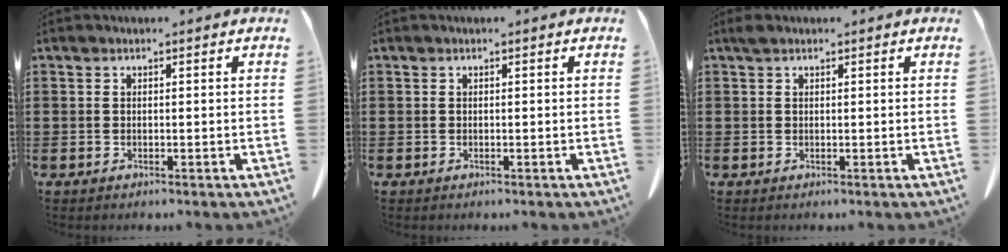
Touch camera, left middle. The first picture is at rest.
{"total": 0.0}
{"total": 0.8, "force": [0.6, 0.4, 0.5], "torque": [-0.013, 0.001, 0.012]}